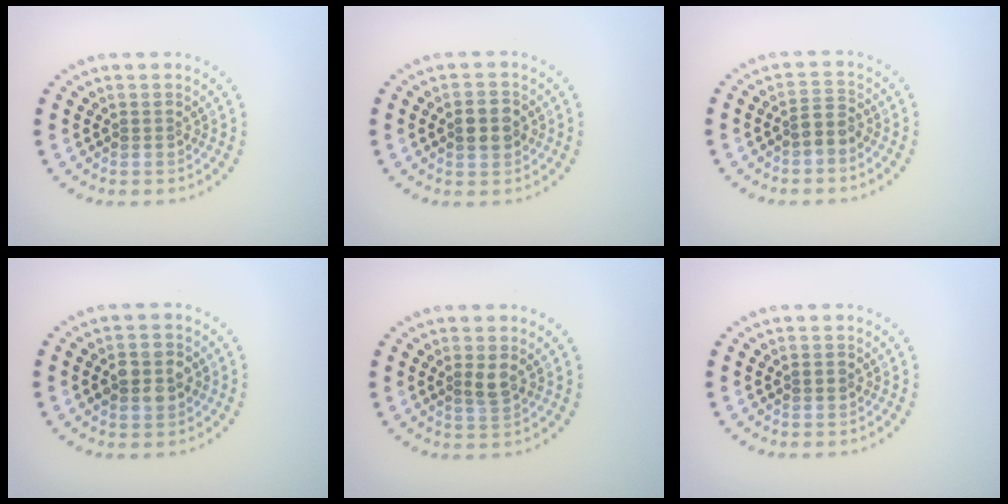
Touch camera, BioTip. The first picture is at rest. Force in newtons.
{"total": 2.9, "press": 2.9, "slide": 0.1}
{"total": 1.8, "press": 1.5, "slide": 0.9}
{"total": 3.7, "press": 3.7, "slide": 0.1}
{"total": 1.5, "press": 1.4, "slide": 0.5}
{"total": 0.7, "press": 0.7, "slide": 0.2}